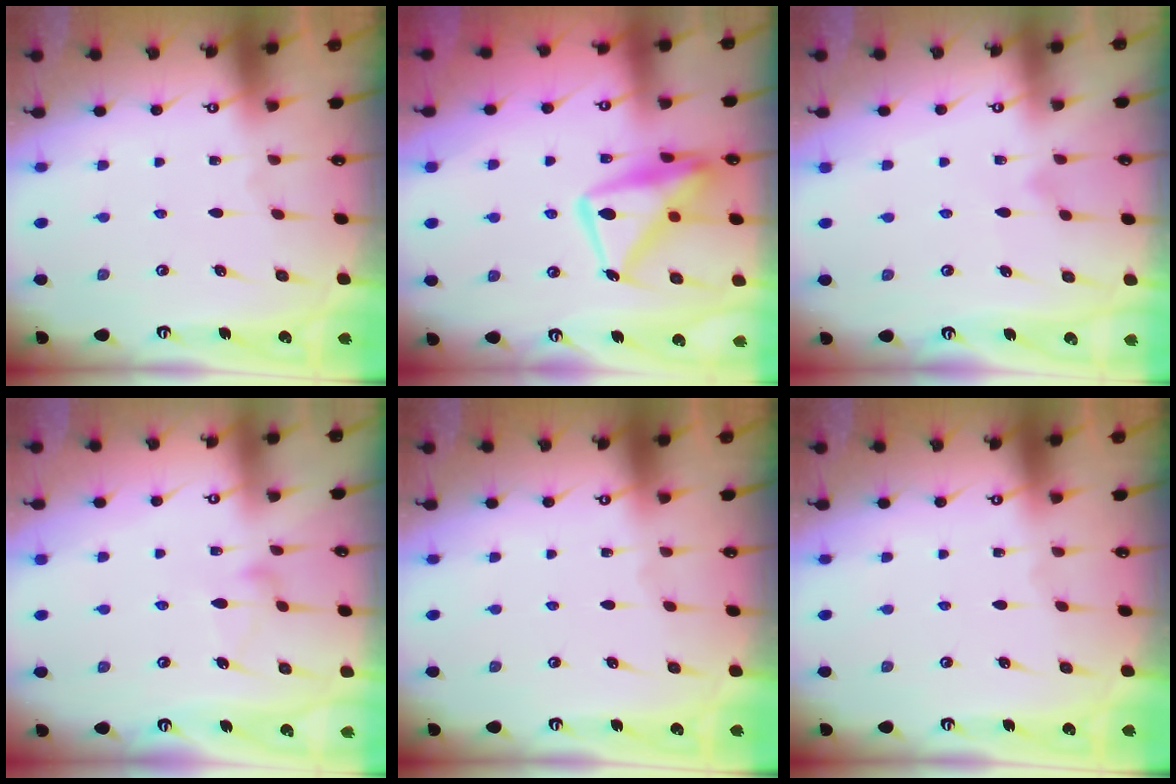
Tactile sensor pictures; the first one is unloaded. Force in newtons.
{"total": 16.5, "press": 16.4, "slide": 1.5}
{"total": 7.5, "press": 7.5, "slide": 0.2}
{"total": 6.9, "press": 6.9, "slide": 0.3}
{"total": 0.0}
{"total": 0.0}